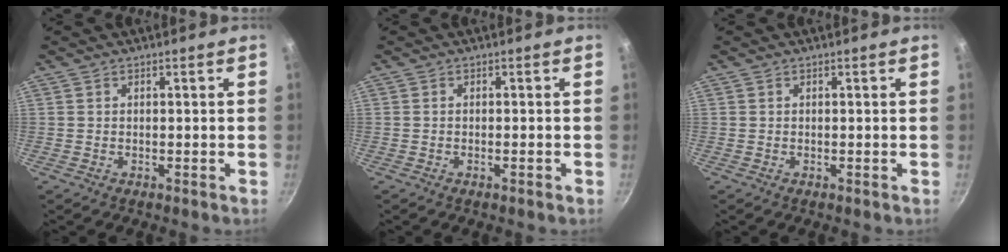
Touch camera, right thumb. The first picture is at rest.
{"total": 0.8, "force": [-0.5, 0.1, 0.7], "torque": [-0.016, 0.005, -0.011]}
{"total": 0.0}